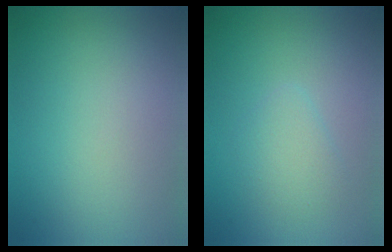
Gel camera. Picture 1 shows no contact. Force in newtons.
{"total": 1.9, "press": 1.9, "slide": 0.1}